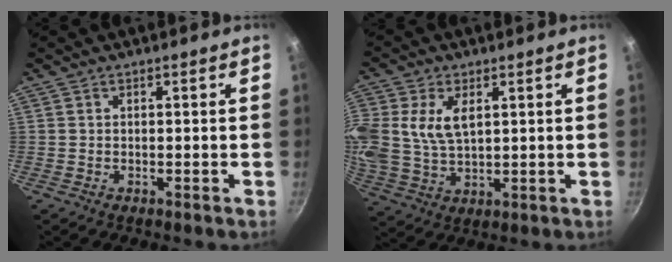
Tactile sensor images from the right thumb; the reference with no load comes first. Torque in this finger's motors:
{"motor_torque": [-0.40, 1.81, 0.49, -0.09, 0.25]}